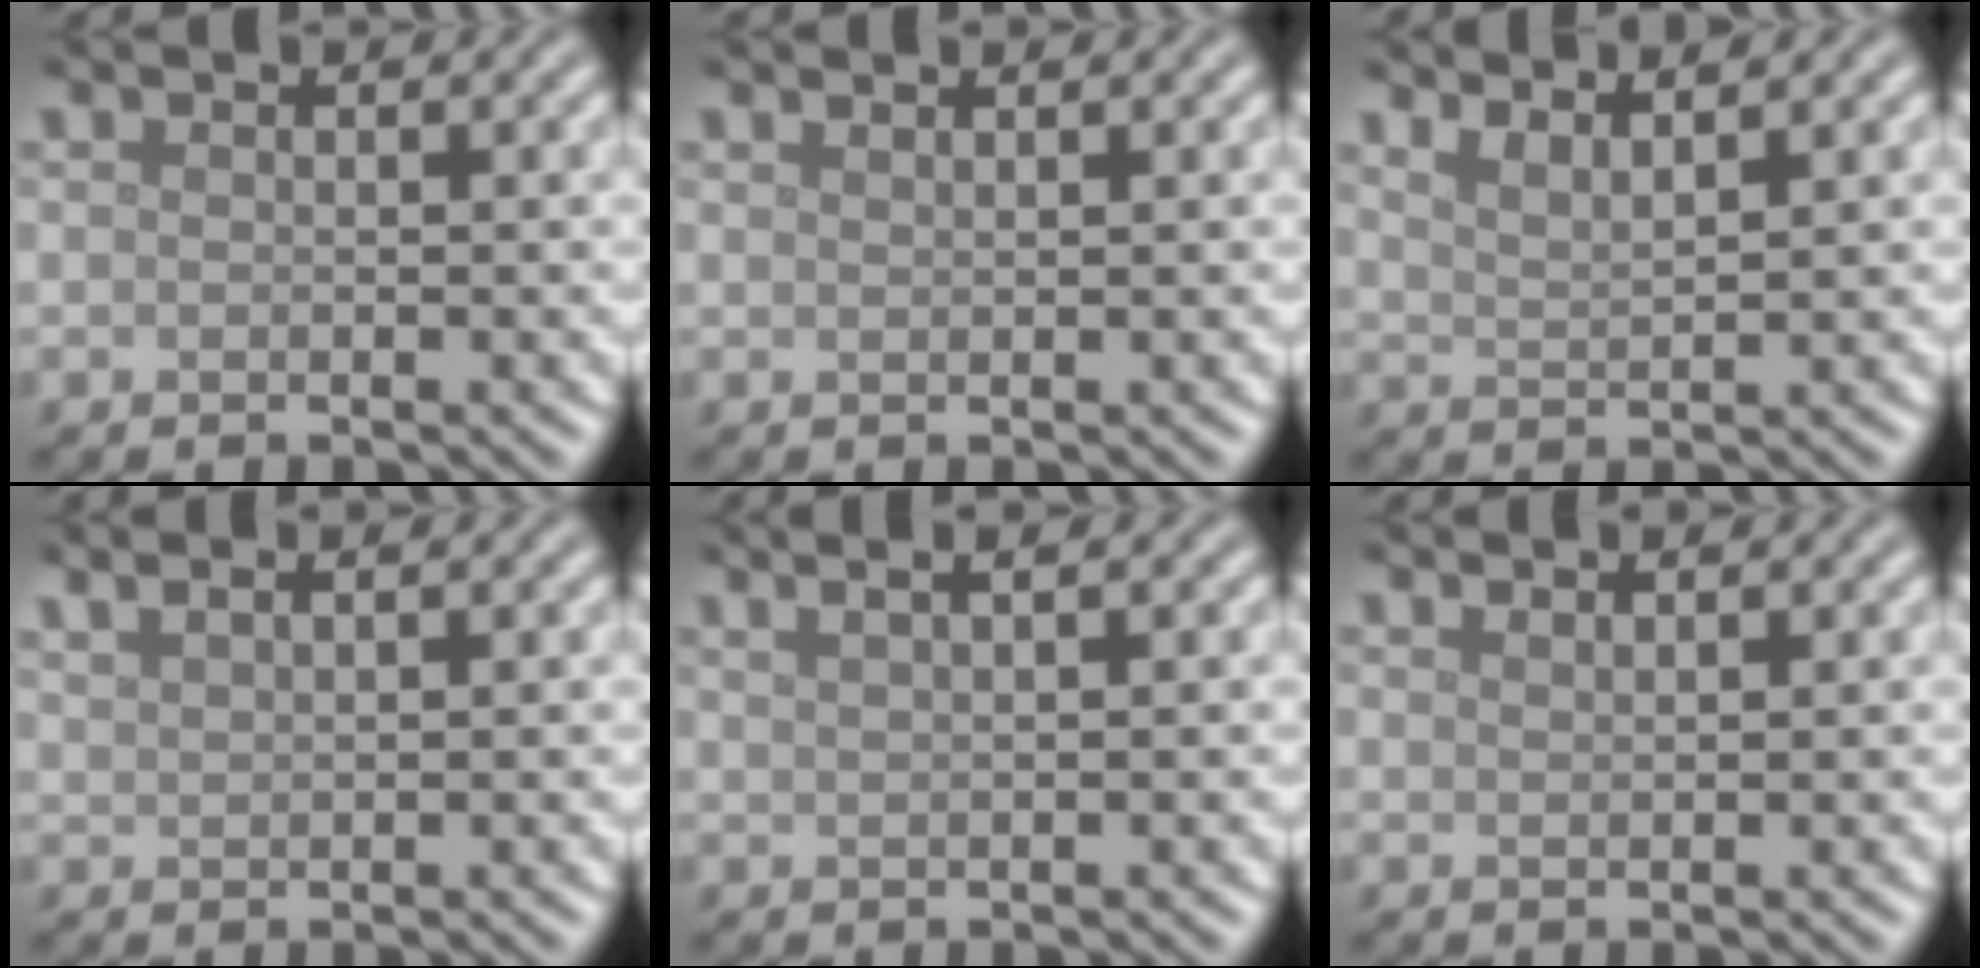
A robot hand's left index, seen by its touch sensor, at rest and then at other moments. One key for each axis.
{"total": 1.1, "fx": 0.9, "fy": 0.3, "fz": 0.5, "tx": -0.001, "ty": -0.001, "tz": 0.006}
{"total": 3.1, "fx": 2.6, "fy": 0.7, "fz": 1.5, "tx": -0.015, "ty": 0.012, "tz": 0.033}
{"total": 2.9, "fx": 2.2, "fy": 1.0, "fz": 1.7, "tx": -0.013, "ty": 0.013, "tz": 0.016}
{"total": 4.9, "fx": 3.0, "fy": 2.2, "fz": 3.3, "tx": -0.023, "ty": 0.037, "tz": 0.015}
{"total": 1.7, "fx": 1.4, "fy": 0.5, "fz": 0.8, "tx": 0.003, "ty": -0.001, "tz": 0.008}